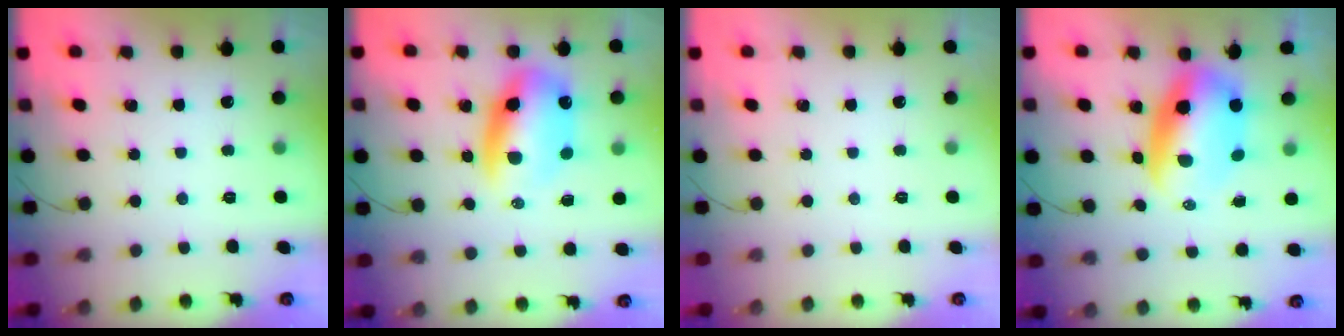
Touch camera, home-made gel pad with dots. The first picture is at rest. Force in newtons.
{"total": 12.4, "press": 11.9, "slide": 3.5}
{"total": 0.0}
{"total": 10.6, "press": 10.3, "slide": 2.5}